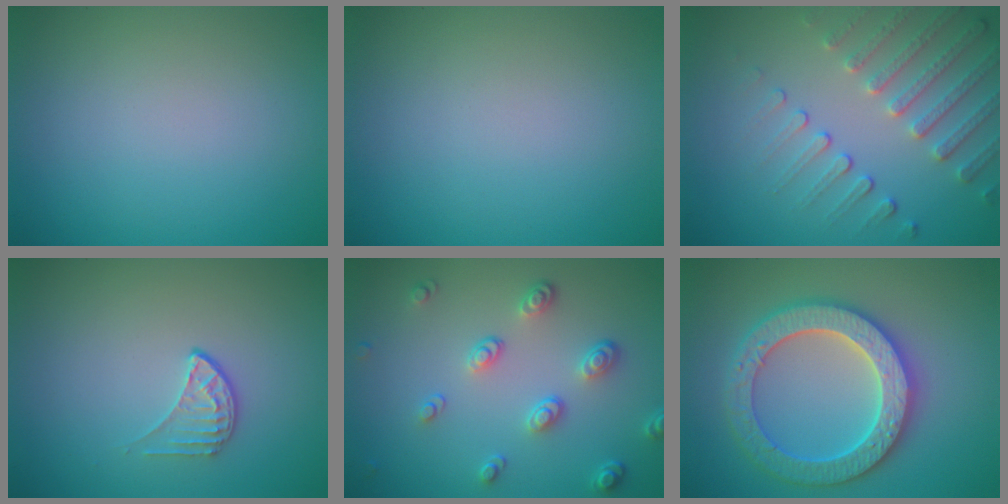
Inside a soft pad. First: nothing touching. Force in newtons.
{"total": 0.0}
{"total": 4.7, "press": 3.7, "slide": 2.8}
{"total": 1.6, "press": 1.0, "slide": 1.2}
{"total": 3.6, "press": 2.8, "slide": 2.3}
{"total": 6.3, "press": 6.2, "slide": 1.2}